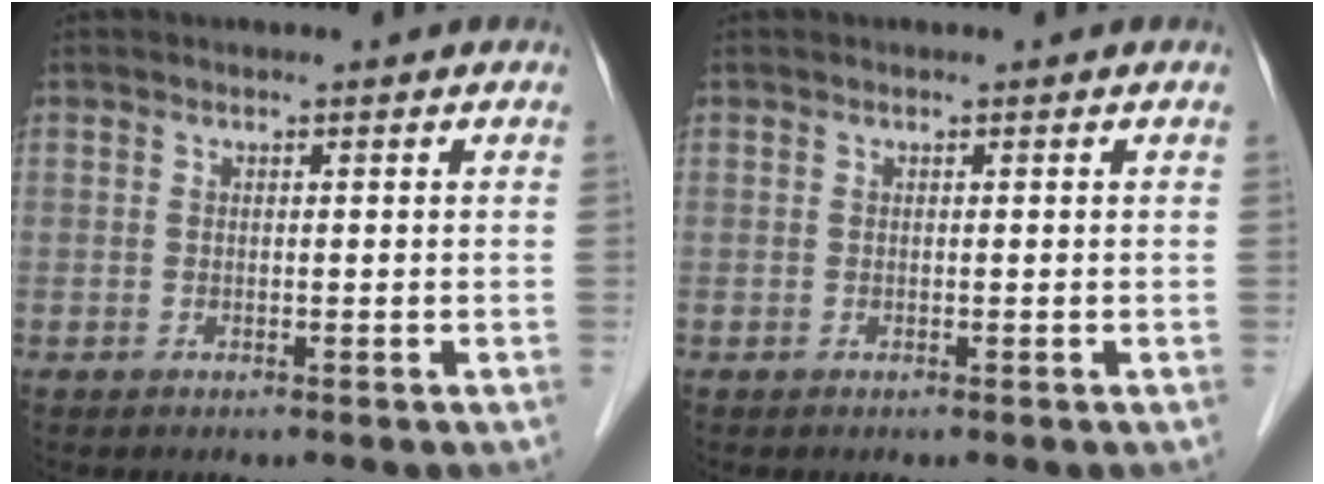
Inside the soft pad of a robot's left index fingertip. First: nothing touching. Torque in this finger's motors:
{"motor_torque": [0.00, 0.00, 0.00, 0.00]}